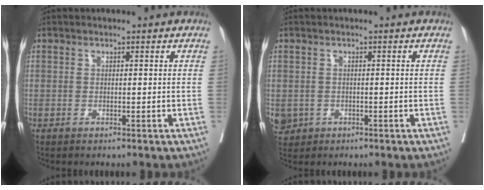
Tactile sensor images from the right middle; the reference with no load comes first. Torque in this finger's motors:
{"motor_torque": [1.14, -1.00, 0.26, 0.13]}